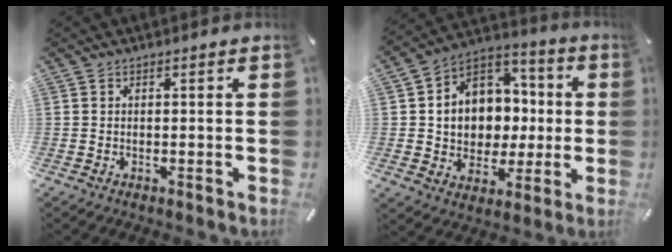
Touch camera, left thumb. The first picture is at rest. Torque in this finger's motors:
{"motor_torque": [2.45, 2.56, 0.52, -0.14, 0.20]}